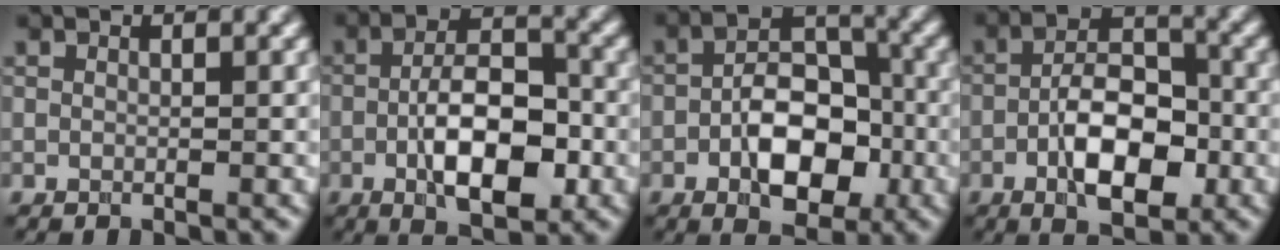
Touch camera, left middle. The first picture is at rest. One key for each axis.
{"total": 7.6, "fx": -2.1, "fy": 3.4, "fz": 6.5, "tx": -0.109, "ty": 0.003, "tz": -0.038}
{"total": 7.1, "fx": -2.2, "fy": 4.1, "fz": 5.4, "tx": -0.080, "ty": 0.003, "tz": -0.038}
{"total": 7.0, "fx": -2.3, "fy": 3.4, "fz": 5.7, "tx": -0.092, "ty": 0.006, "tz": -0.043}